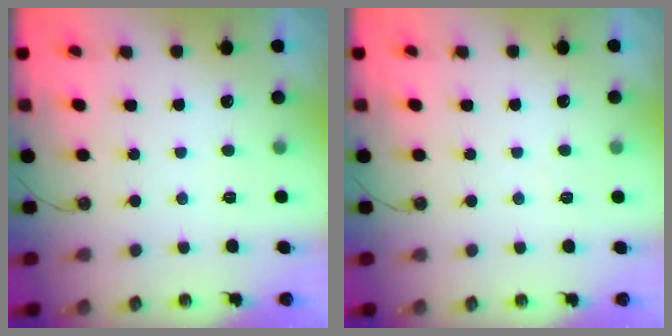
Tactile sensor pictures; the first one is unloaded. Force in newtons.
{"total": 3.3, "press": 3.3, "slide": 0.5}